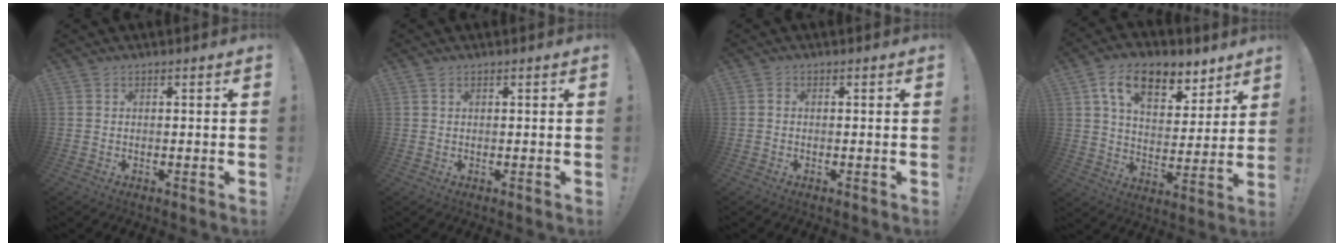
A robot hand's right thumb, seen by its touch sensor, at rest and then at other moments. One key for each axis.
{"total": 0.9, "fx": 0.5, "fy": 0.5, "fz": 0.6, "tx": -0.012, "ty": 0.000, "tz": 0.008}
{"total": 0.6, "fx": -0.3, "fy": 0.5, "fz": 0.2, "tx": -0.010, "ty": 0.005, "tz": -0.005}
{"total": 15.5, "fx": 9.0, "fy": 8.8, "fz": 9.1, "tx": -0.154, "ty": -0.033, "tz": 0.162}